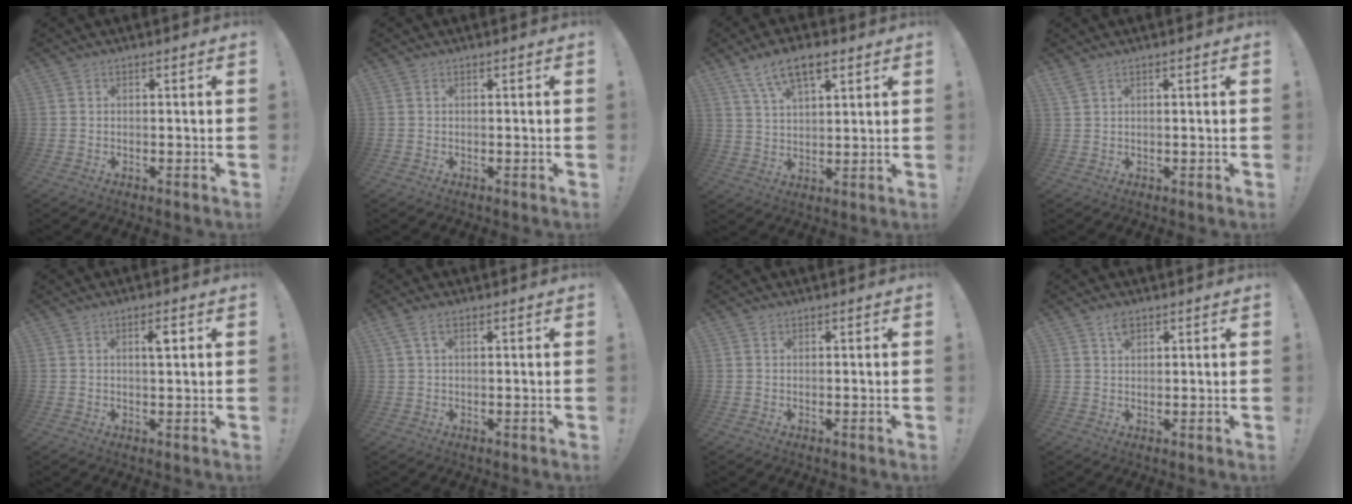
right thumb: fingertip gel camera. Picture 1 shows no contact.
{"total": 0.0}
{"total": 10.5, "force": [6.3, 4.5, 7.2], "torque": [-0.116, -0.020, 0.116]}
{"total": 1.8, "force": [1.3, 0.2, 1.3], "torque": [-0.031, 0.000, 0.025]}
{"total": 3.2, "force": [1.0, 0.9, 2.9], "torque": [-0.031, -0.006, 0.008]}
{"total": 3.3, "force": [1.5, 1.6, 2.5], "torque": [-0.046, 0.002, 0.028]}
{"total": 0.5, "force": [0.4, 0.4, 0.0], "torque": [0.002, -0.001, 0.007]}
{"total": 2.8, "force": [1.9, 1.5, 1.4], "torque": [-0.014, -0.007, 0.032]}